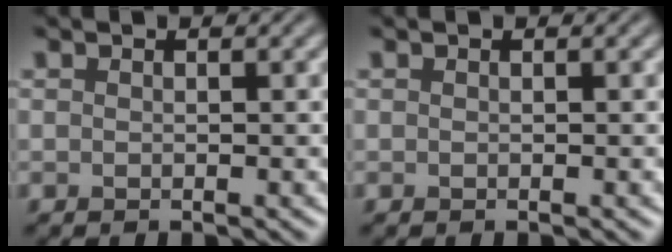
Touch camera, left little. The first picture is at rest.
{"total": 0.0}